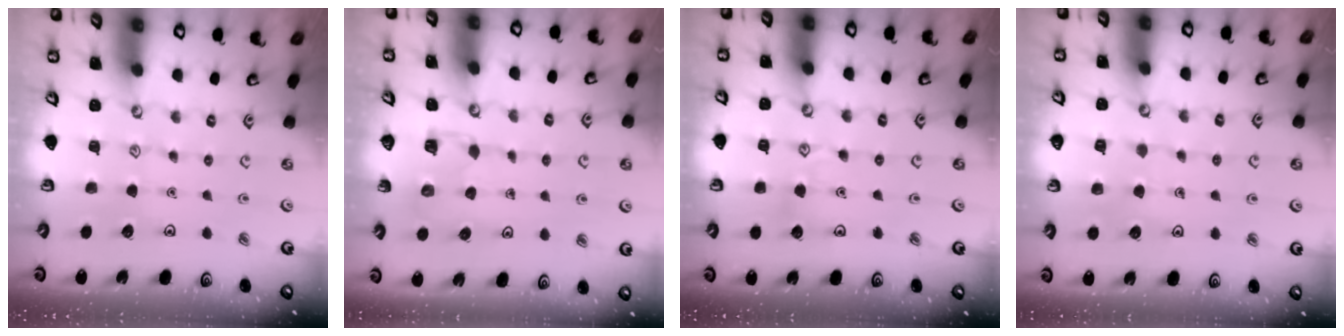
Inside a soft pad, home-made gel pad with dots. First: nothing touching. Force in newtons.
{"total": 4.1, "press": 4.1, "slide": 0.2}
{"total": 4.4, "press": 4.4, "slide": 0.4}
{"total": 3.9, "press": 3.9, "slide": 0.2}